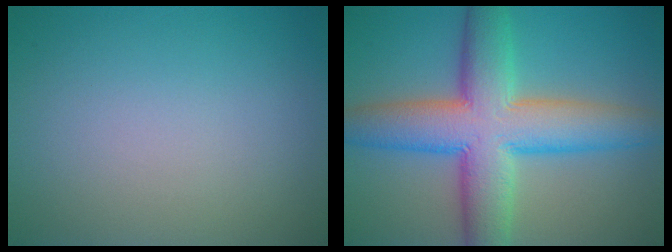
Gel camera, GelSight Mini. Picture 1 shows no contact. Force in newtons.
{"total": 10.4, "press": 10.4, "slide": 0.4}